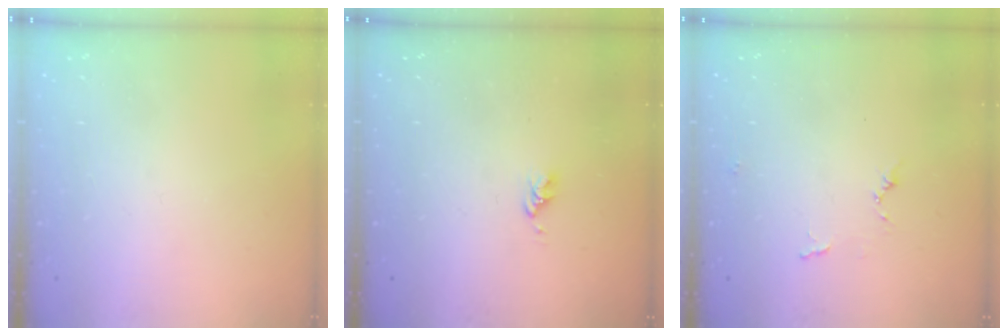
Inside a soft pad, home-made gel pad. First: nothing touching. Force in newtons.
{"total": 2.8, "press": 2.8, "slide": 0.3}
{"total": 5.9, "press": 5.9, "slide": 0.4}